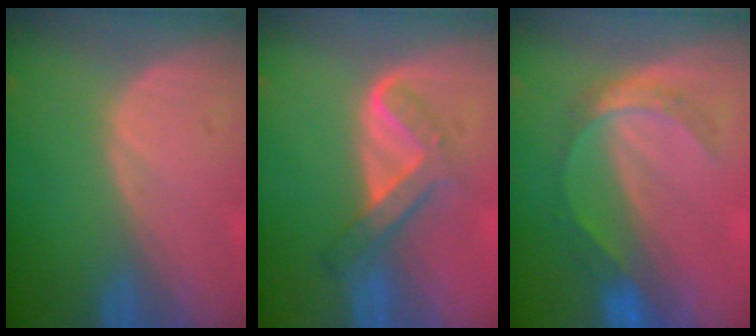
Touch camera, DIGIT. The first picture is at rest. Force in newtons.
{"total": 5.3, "press": 5.0, "slide": 1.6}
{"total": 5.5, "press": 5.0, "slide": 2.2}